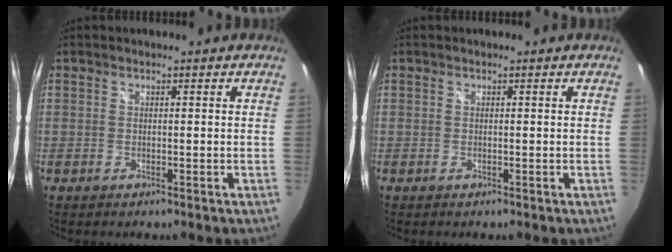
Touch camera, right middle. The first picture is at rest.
{"total": 0.0}